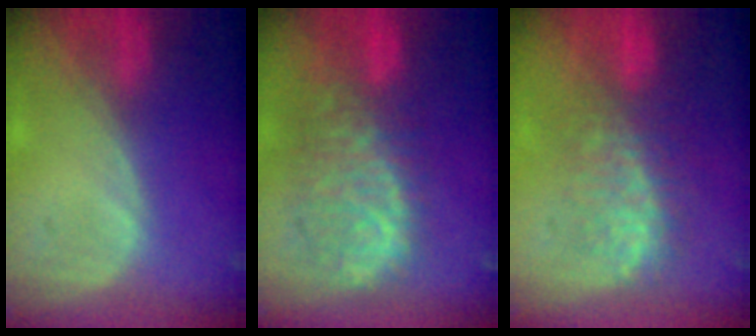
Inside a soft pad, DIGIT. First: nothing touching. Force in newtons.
{"total": 10.9, "press": 9.4, "slide": 5.5}
{"total": 7.8, "press": 7.6, "slide": 2.1}